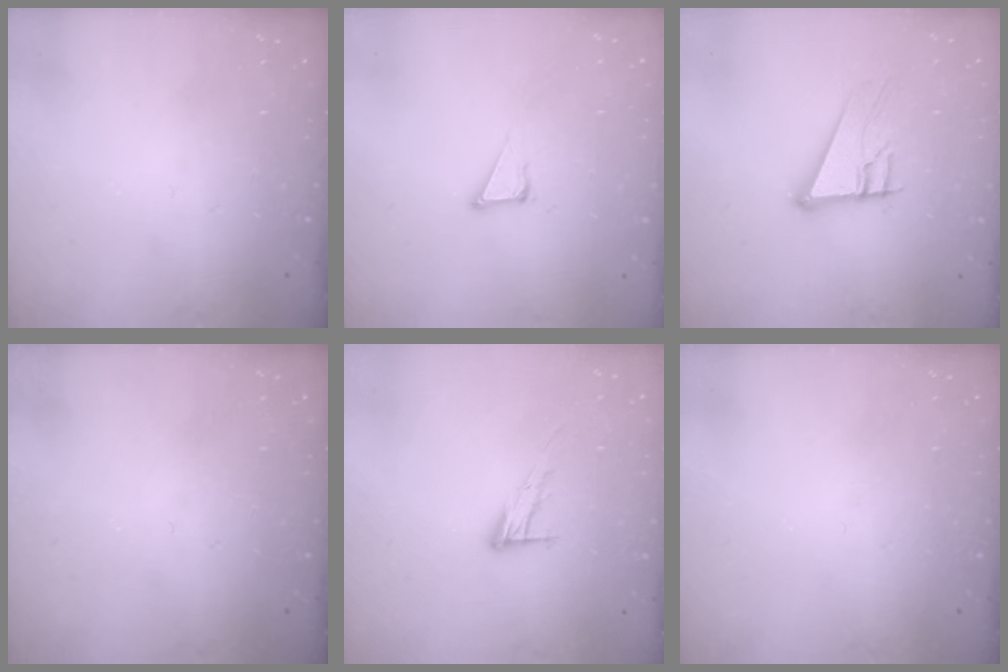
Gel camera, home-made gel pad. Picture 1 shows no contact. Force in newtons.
{"total": 3.8, "press": 3.7, "slide": 0.2}
{"total": 11.4, "press": 11.3, "slide": 2.0}
{"total": 0.0}
{"total": 9.1, "press": 9.1, "slide": 0.6}
{"total": 0.0}